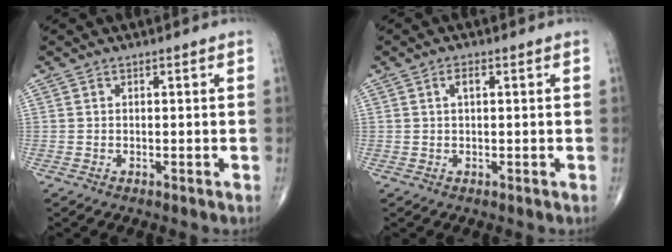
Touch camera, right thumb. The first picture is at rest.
{"total": 2.0, "force": [0.6, 0.9, 1.7], "torque": [-0.031, 0.005, 0.012]}